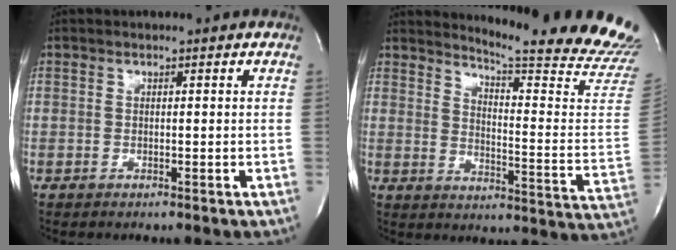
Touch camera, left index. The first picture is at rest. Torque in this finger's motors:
{"motor_torque": [0.40, -0.49, 0.18, 0.04]}